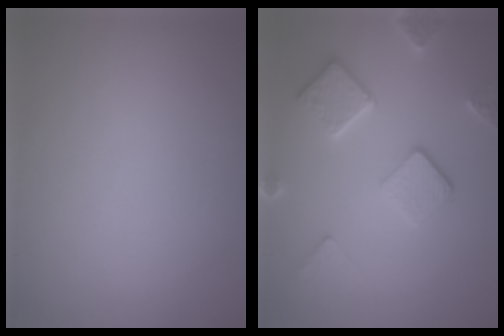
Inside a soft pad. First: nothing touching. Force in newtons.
{"total": 5.2, "press": 3.9, "slide": 3.4}